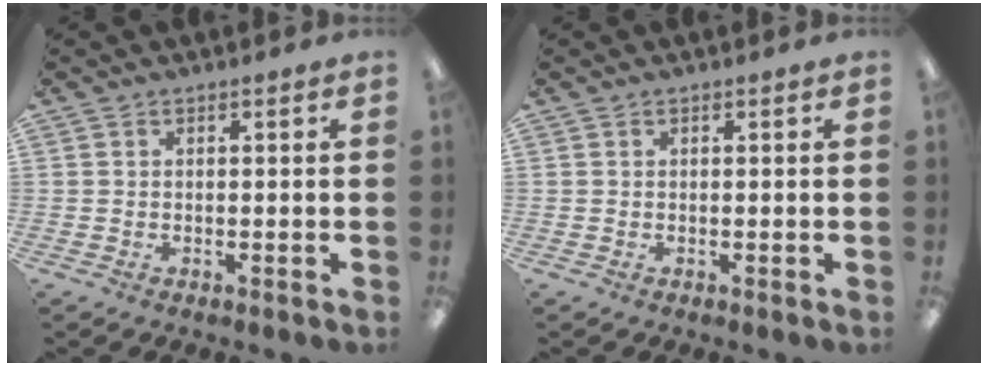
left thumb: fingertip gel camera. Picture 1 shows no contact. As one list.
[{"total": 0.0}]